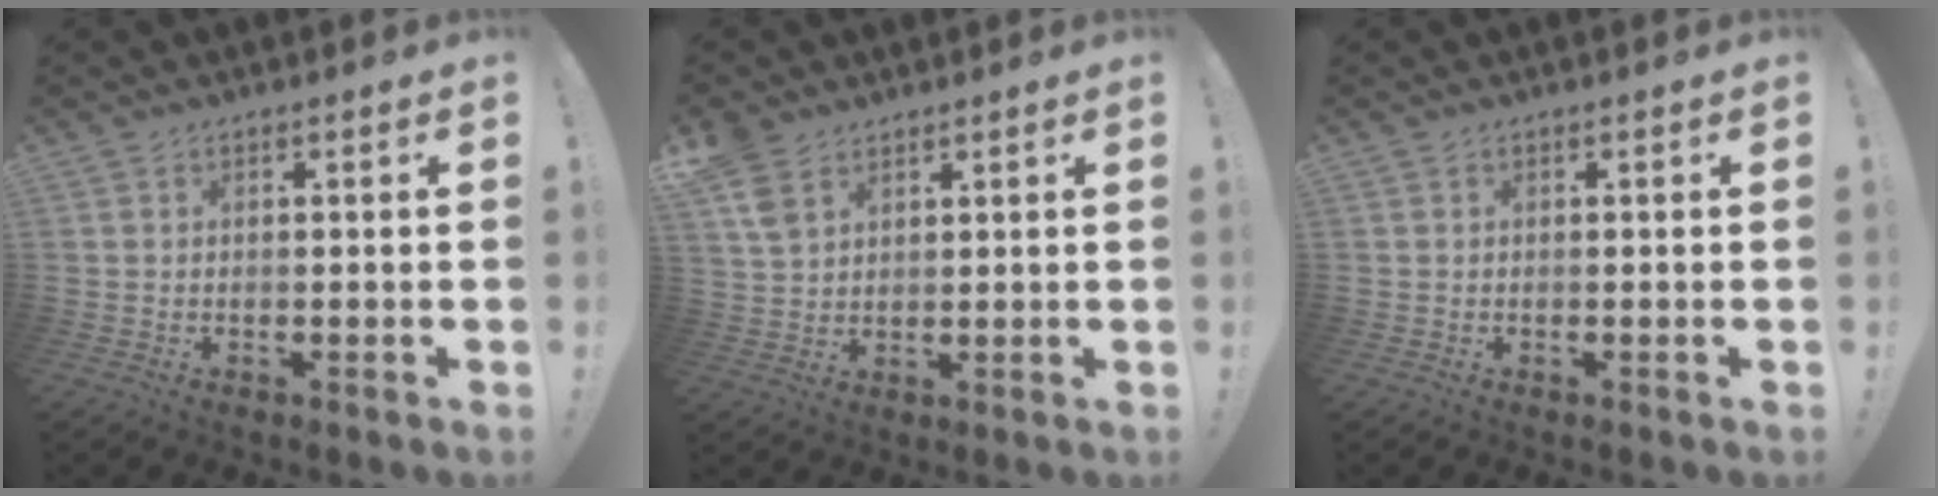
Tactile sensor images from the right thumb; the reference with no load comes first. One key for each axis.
{"total": 7.6, "fx": 4.7, "fy": 4.4, "fz": 3.9, "tx": -0.079, "ty": -0.014, "tz": 0.093}
{"total": 0.0}